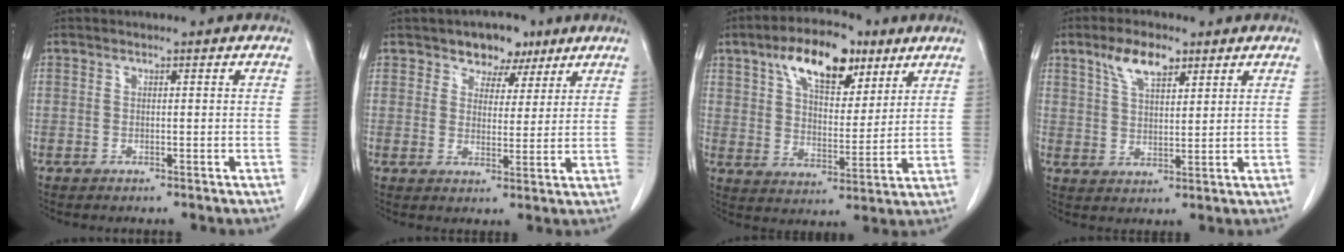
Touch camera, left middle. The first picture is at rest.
{"total": 5.7, "force": [3.9, 3.7, 1.8], "torque": [-0.017, 0.004, 0.062]}
{"total": 13.1, "force": [7.5, 5.8, 9.1], "torque": [-0.149, 0.019, 0.126]}
{"total": 6.4, "force": [4.0, 2.4, 4.4], "torque": [-0.089, 0.008, 0.075]}